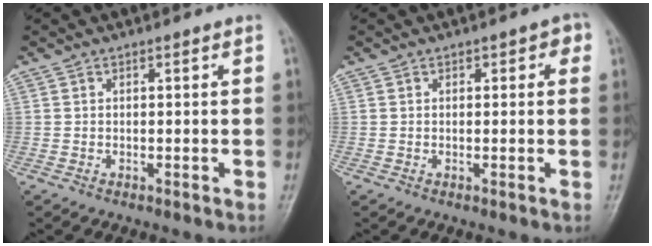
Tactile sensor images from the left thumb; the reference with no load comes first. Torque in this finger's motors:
{"motor_torque": [-0.05, 0.15, -0.21, -0.18, -0.01]}